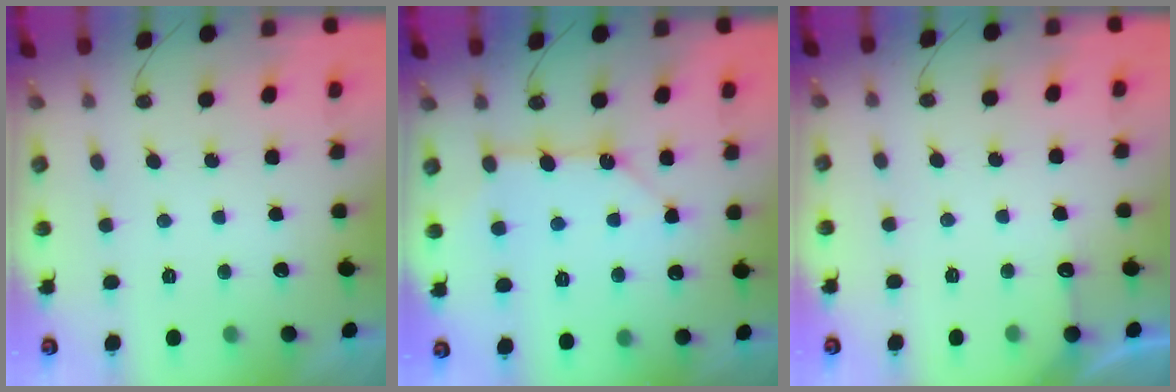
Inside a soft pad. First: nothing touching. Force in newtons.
{"total": 11.7, "press": 11.6, "slide": 1.3}
{"total": 3.1, "press": 3.1, "slide": 0.4}